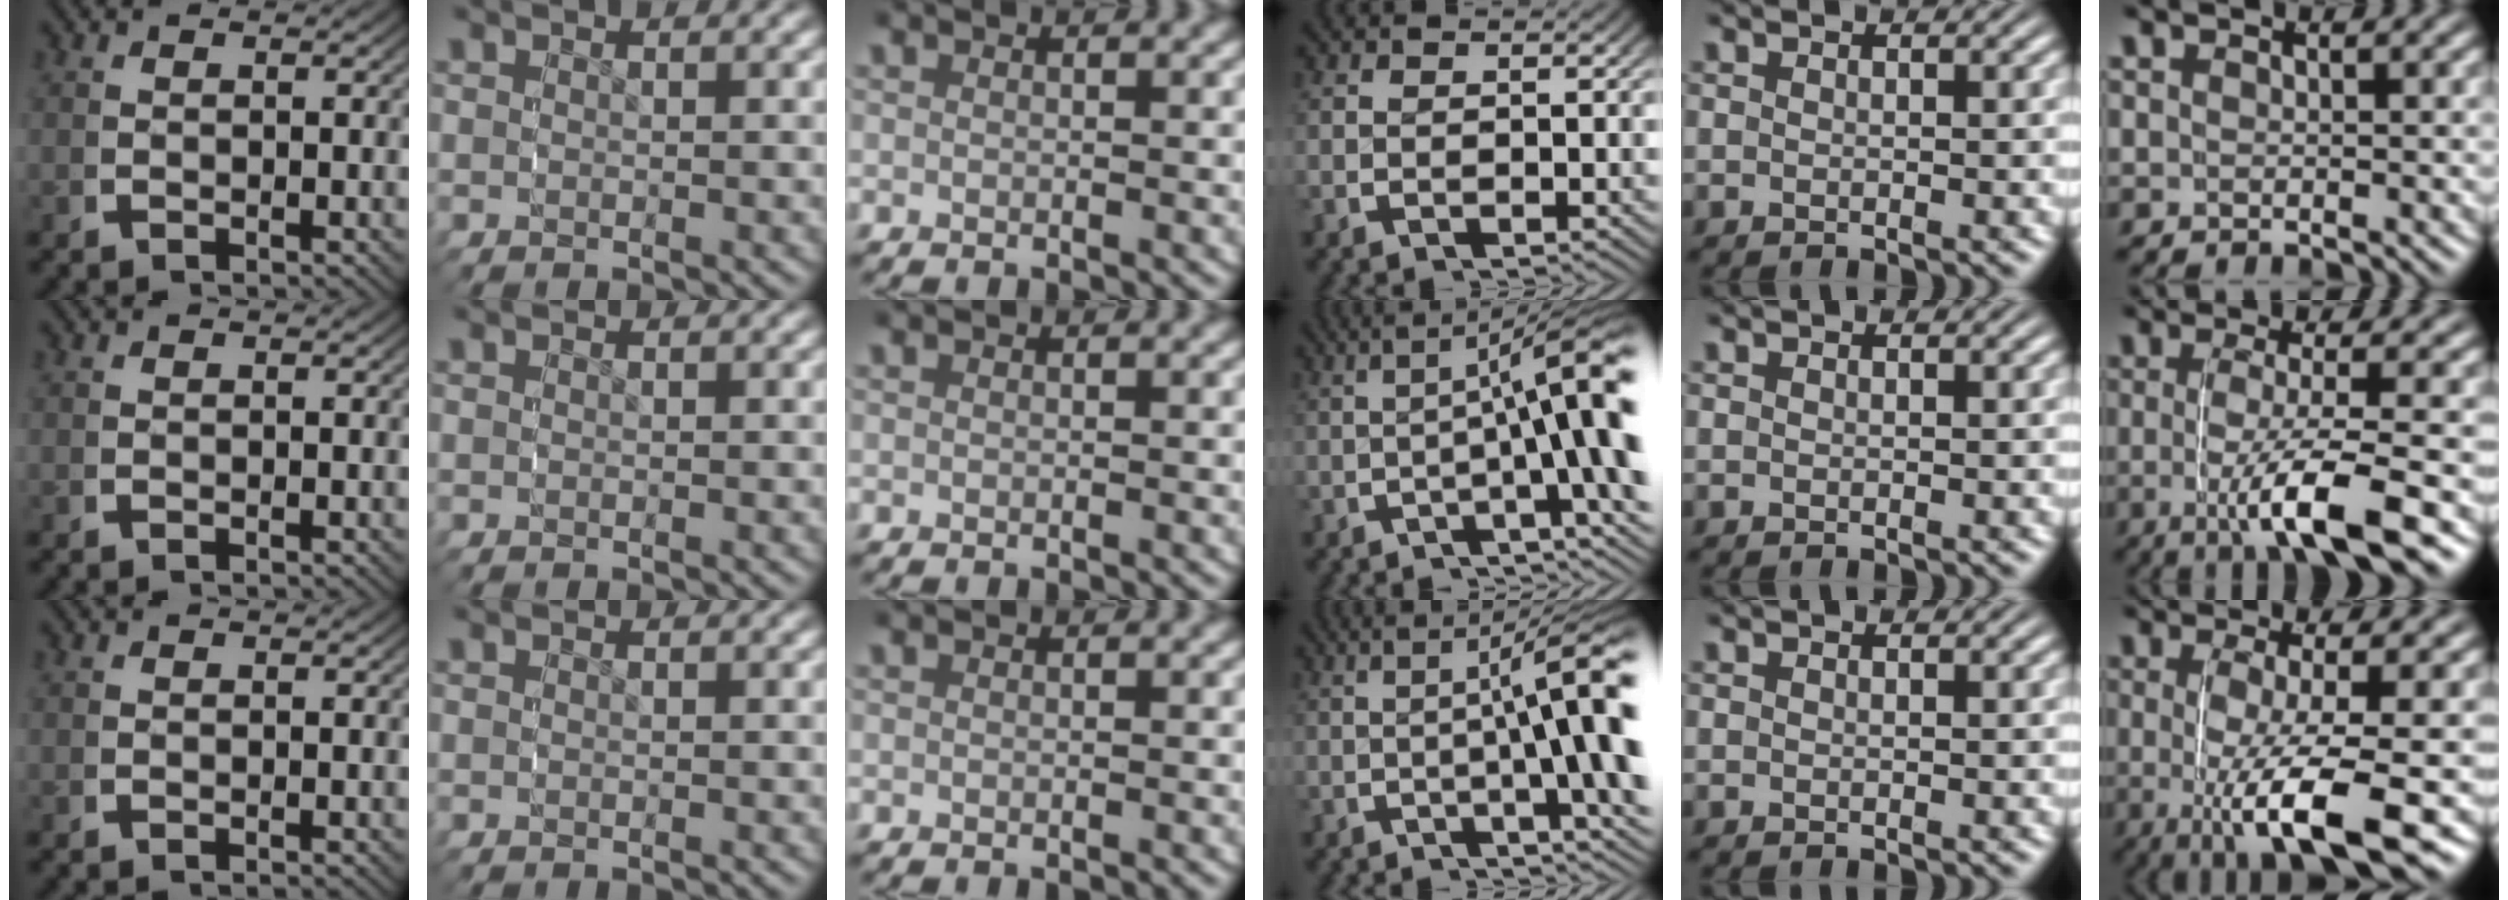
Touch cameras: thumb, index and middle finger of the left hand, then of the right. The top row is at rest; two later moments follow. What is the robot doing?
{"motion": "grasp_and_lifting", "object": "dispenser bottle"}